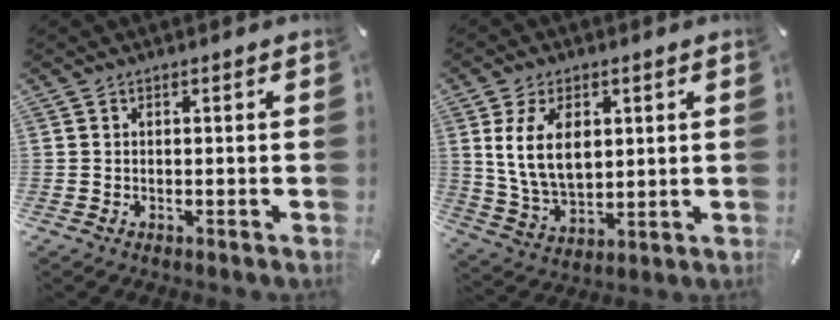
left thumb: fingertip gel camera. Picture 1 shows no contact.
{"total": 11.8, "force": [3.2, 7.5, 8.5], "torque": [-0.189, -0.003, 0.055]}